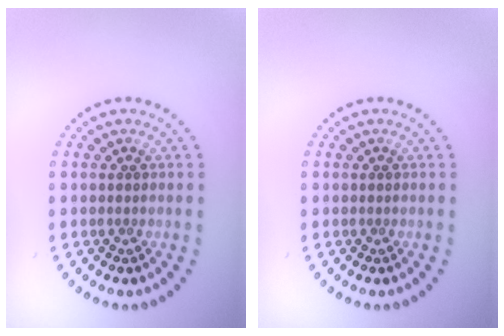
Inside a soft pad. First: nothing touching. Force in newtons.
{"total": 0.0}